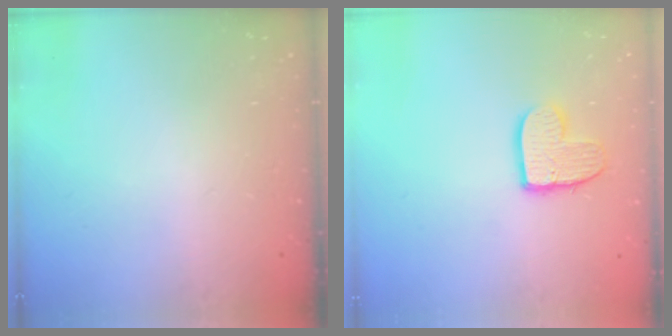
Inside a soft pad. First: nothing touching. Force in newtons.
{"total": 9.8, "press": 9.8, "slide": 0.5}